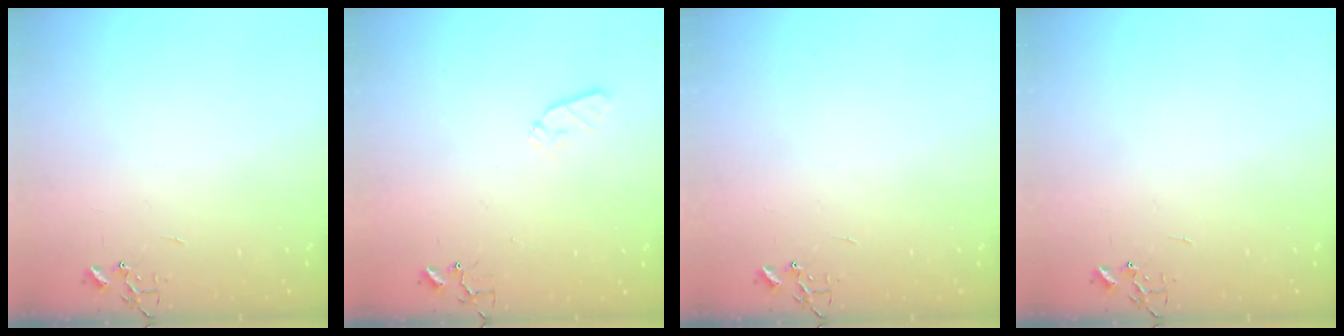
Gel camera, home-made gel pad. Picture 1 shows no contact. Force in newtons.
{"total": 5.2, "press": 5.1, "slide": 0.7}
{"total": 0.0}
{"total": 0.0}